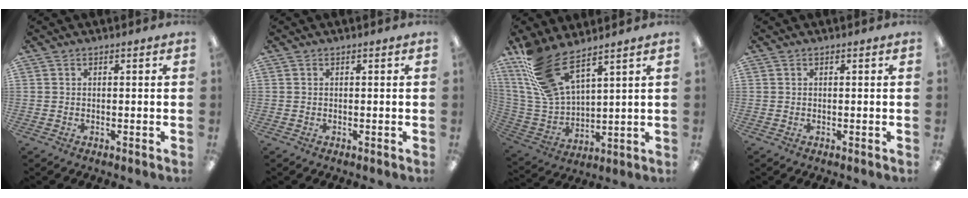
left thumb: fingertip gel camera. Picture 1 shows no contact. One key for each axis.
{"total": 0.0}
{"total": 15.6, "fx": 11.0, "fy": 5.7, "fz": 9.5, "tx": -0.226, "ty": -0.050, "tz": 0.204}
{"total": 0.0}